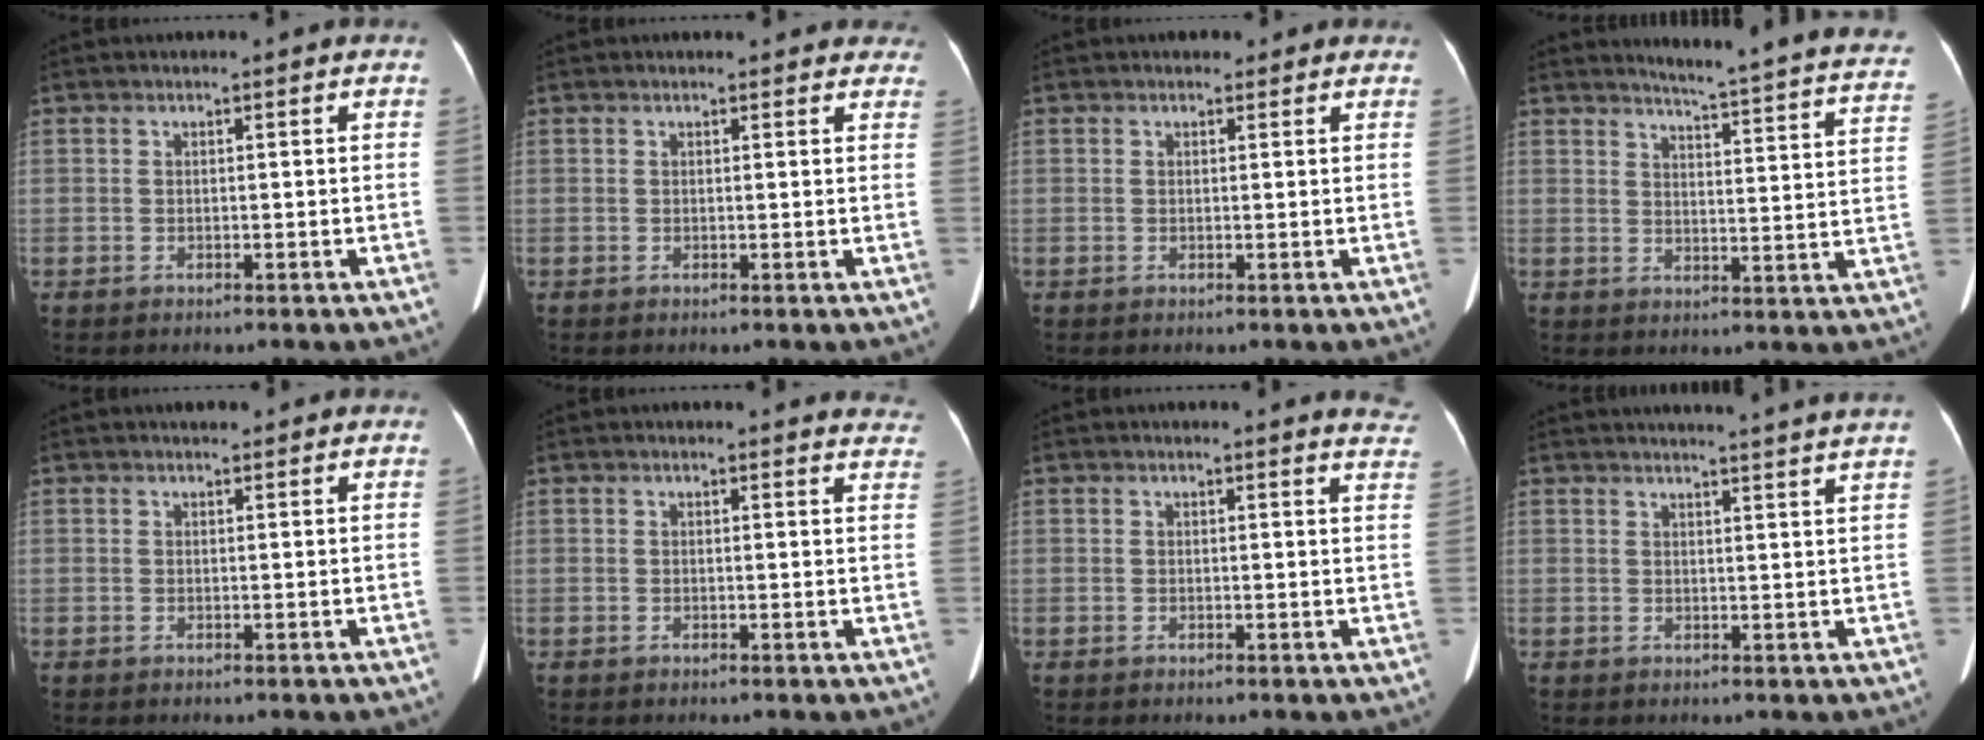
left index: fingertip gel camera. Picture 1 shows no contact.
{"total": 5.3, "force": [4.8, 2.2, 0.8], "torque": [0.013, 0.002, 0.032]}
{"total": 1.6, "force": [1.0, 1.1, 0.3], "torque": [0.002, 0.007, 0.009]}
{"total": 21.9, "force": [20.5, 0.4, 7.7], "torque": [-0.097, -0.093, 0.224]}
{"total": 2.1, "force": [1.7, 0.8, 0.9], "torque": [-0.010, 0.014, 0.021]}
{"total": 6.1, "force": [5.9, 1.4, 0.3], "torque": [0.027, -0.026, 0.027]}
{"total": 5.0, "force": [4.9, 0.6, 0.8], "torque": [0.003, -0.026, 0.020]}
{"total": 12.0, "force": [11.3, -1.5, 3.8], "torque": [-0.047, -0.027, 0.119]}